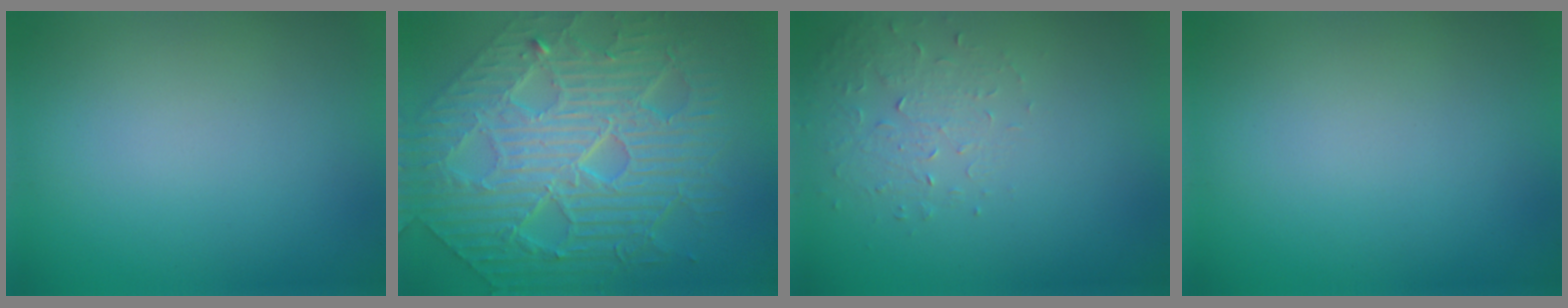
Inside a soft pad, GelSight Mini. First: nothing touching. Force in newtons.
{"total": 10.8, "press": 7.4, "slide": 7.9}
{"total": 1.6, "press": 0.9, "slide": 1.3}
{"total": 0.0}